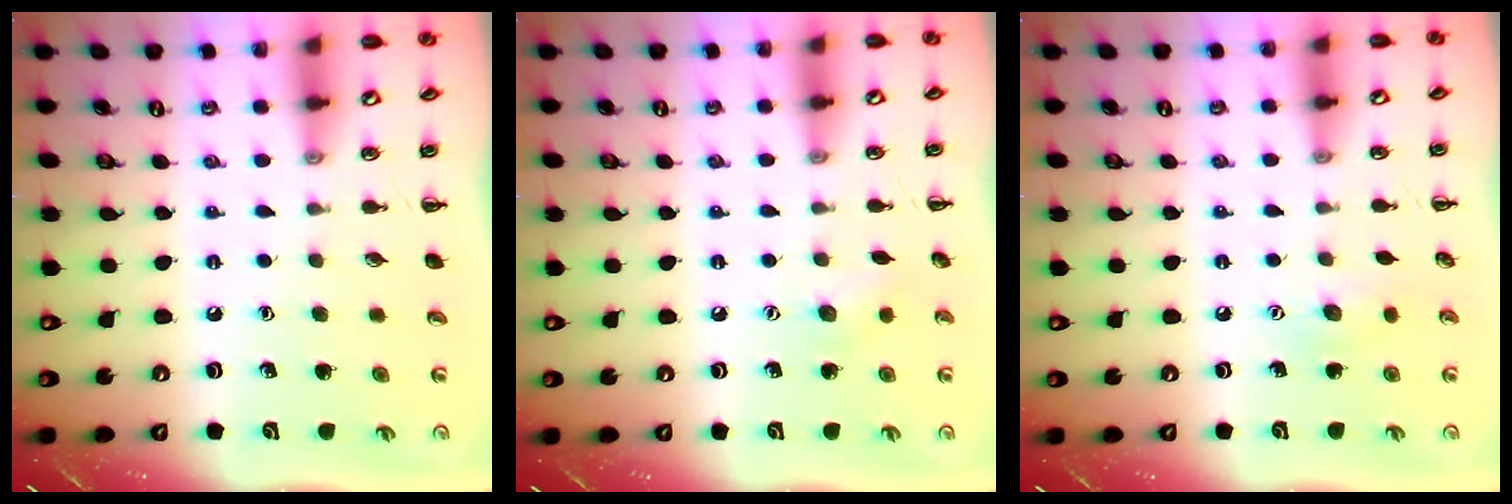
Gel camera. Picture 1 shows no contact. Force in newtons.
{"total": 6.6, "press": 6.4, "slide": 1.3}
{"total": 6.6, "press": 6.4, "slide": 1.7}